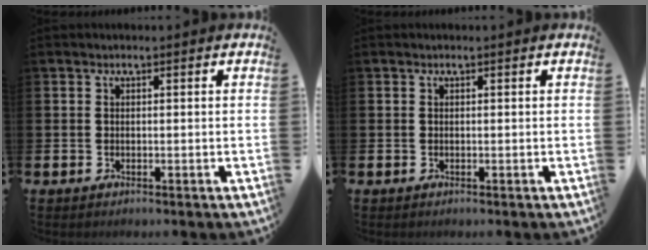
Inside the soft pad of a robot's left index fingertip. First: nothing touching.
{"total": 0.0}